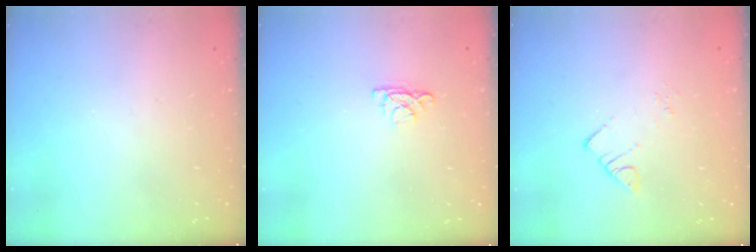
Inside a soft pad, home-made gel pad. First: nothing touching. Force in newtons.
{"total": 4.0, "press": 4.0, "slide": 0.5}
{"total": 2.6, "press": 2.6, "slide": 0.1}